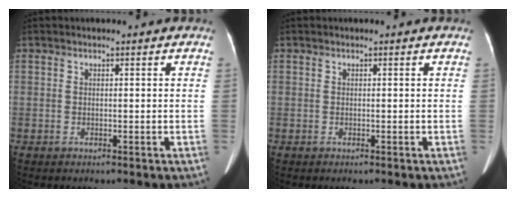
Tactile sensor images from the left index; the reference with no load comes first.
{"total": 0.0}